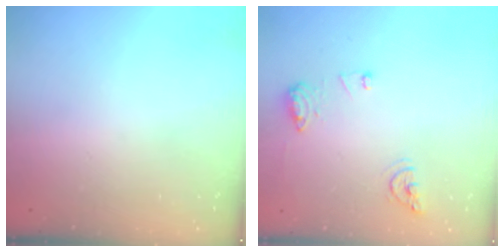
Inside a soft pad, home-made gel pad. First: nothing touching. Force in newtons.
{"total": 10.4, "press": 10.4, "slide": 1.0}